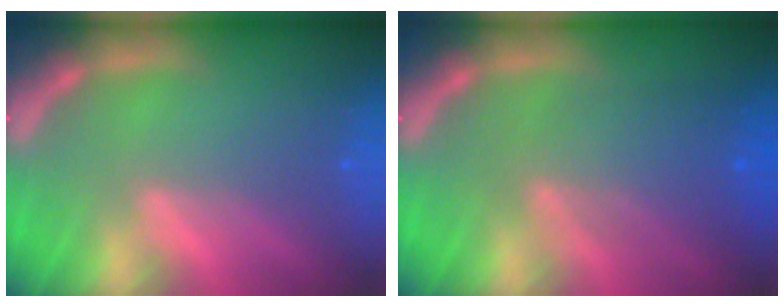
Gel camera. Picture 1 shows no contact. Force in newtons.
{"total": 5.6}